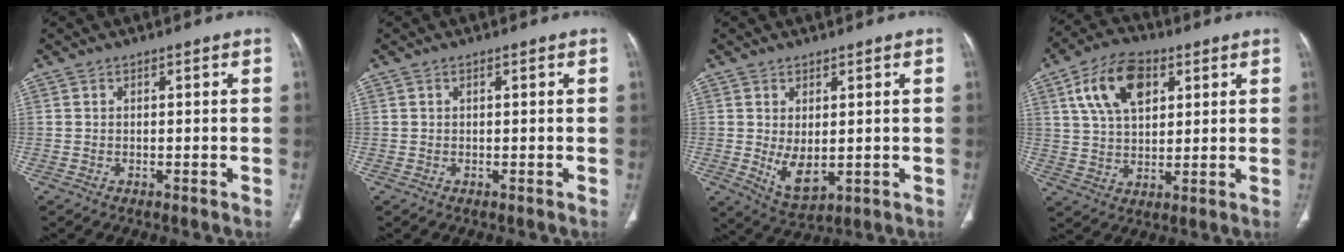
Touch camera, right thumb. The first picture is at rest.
{"total": 0.0}
{"total": 6.2, "force": [-0.2, 3.2, 5.3], "torque": [-0.086, -0.017, 0.015]}
{"total": 12.7, "force": [5.0, 7.4, 9.0], "torque": [-0.148, -0.004, 0.091]}